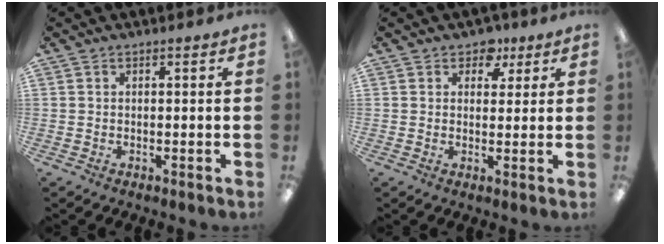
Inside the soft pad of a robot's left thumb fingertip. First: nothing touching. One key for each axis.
{"total": 5.2, "fx": 3.3, "fy": 3.7, "fz": 1.5, "tx": -0.003, "ty": -0.011, "tz": 0.053}